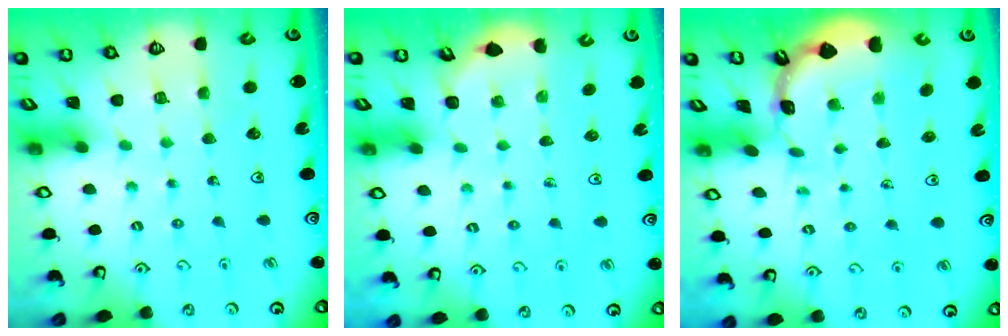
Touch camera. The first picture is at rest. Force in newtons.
{"total": 2.2, "press": 1.2, "slide": 1.9}
{"total": 1.8, "press": 1.8, "slide": 0.1}